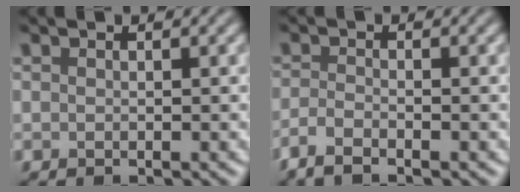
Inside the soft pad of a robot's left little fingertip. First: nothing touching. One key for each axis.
{"total": 2.1, "fx": -1.6, "fy": 0.4, "fz": 1.2, "tx": -0.028, "ty": -0.006, "tz": -0.040}